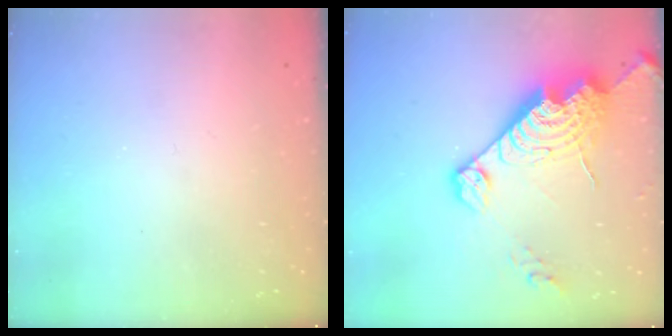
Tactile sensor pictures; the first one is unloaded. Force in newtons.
{"total": 21.1, "press": 21.0, "slide": 2.1}